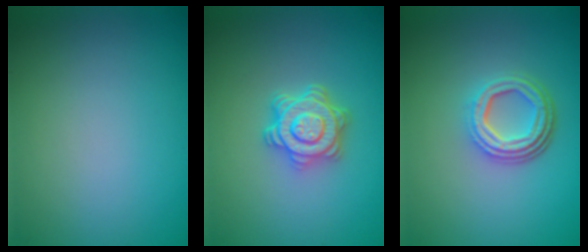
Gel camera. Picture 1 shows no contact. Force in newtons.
{"total": 4.5, "press": 3.6, "slide": 2.8}
{"total": 4.5, "press": 3.2, "slide": 3.1}